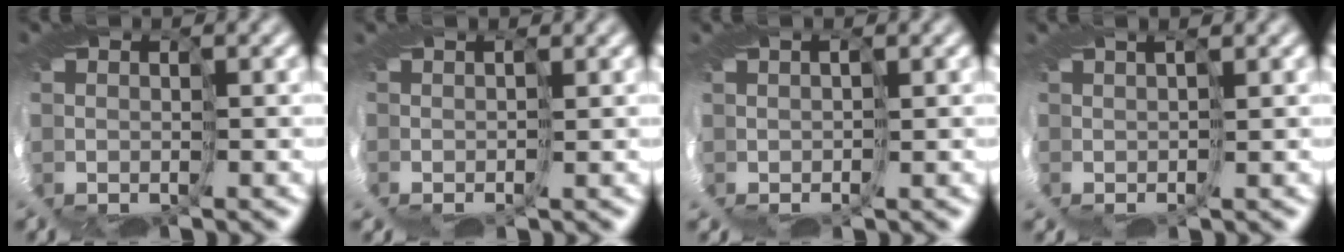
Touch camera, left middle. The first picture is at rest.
{"total": 1.3, "force": [1.1, -0.5, -0.4], "torque": [0.007, 0.010, 0.005]}
{"total": 1.4, "force": [0.5, -1.1, -0.7], "torque": [0.023, 0.015, 0.001]}
{"total": 2.5, "force": [1.1, -2.1, -0.8], "torque": [0.024, 0.018, 0.000]}